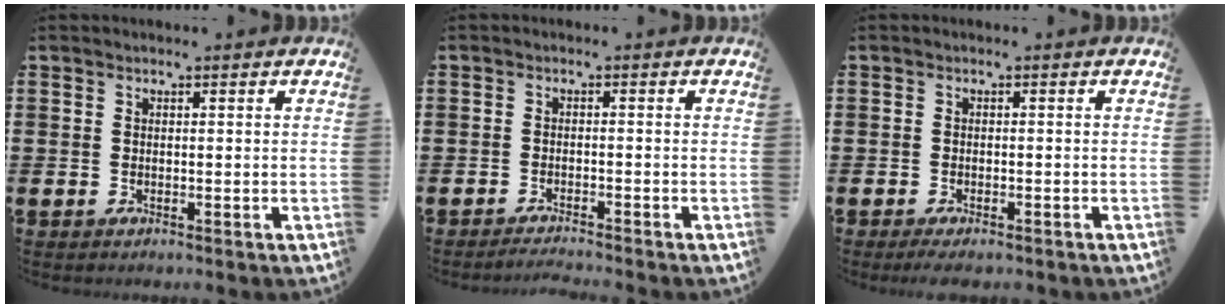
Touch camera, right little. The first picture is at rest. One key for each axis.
{"total": 1.4, "fx": -1.3, "fy": -0.2, "fz": 0.2, "tx": -0.004, "ty": 0.001, "tz": -0.027}
{"total": 1.1, "fx": -0.9, "fy": 0.2, "fz": 0.6, "tx": -0.012, "ty": 0.000, "tz": -0.019}